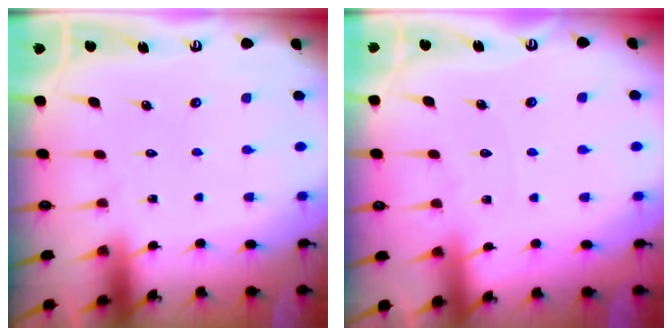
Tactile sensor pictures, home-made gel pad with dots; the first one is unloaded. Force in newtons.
{"total": 3.4, "press": 3.4, "slide": 0.5}